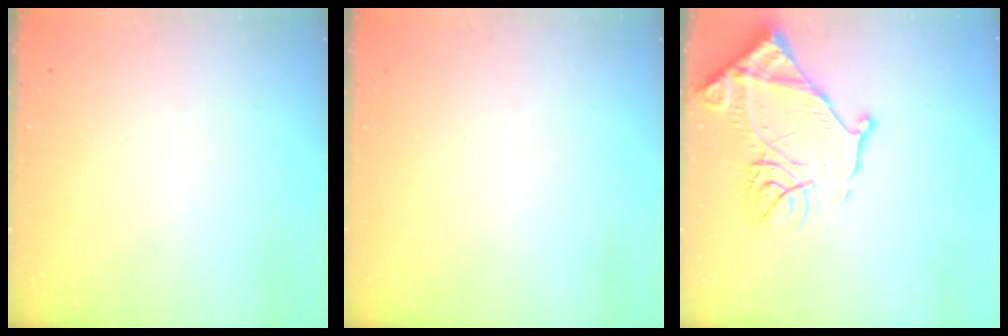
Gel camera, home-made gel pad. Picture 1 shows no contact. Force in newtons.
{"total": 0.0}
{"total": 17.7, "press": 17.7, "slide": 1.5}